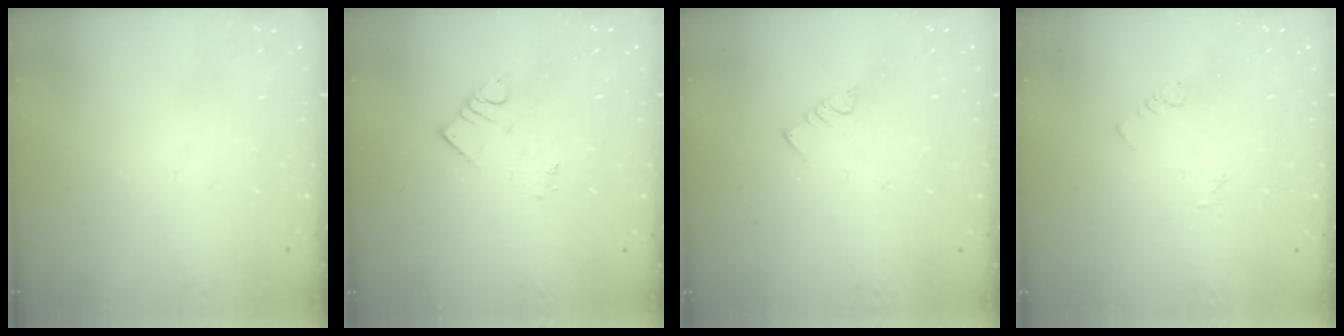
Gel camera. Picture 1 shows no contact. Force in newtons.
{"total": 2.7, "press": 2.7, "slide": 0.4}
{"total": 3.0, "press": 3.0, "slide": 0.2}
{"total": 2.5, "press": 2.5, "slide": 0.4}